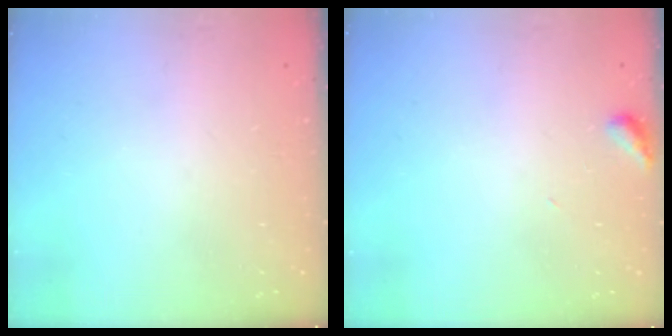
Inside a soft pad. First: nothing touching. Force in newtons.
{"total": 2.9, "press": 2.9, "slide": 0.3}